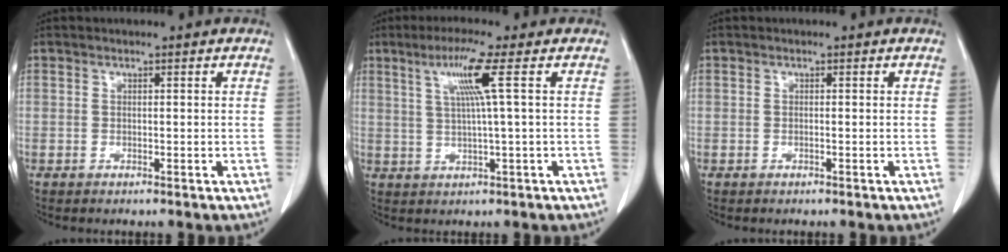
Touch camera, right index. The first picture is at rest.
{"total": 6.3, "force": [2.2, -1.5, 5.7], "torque": [-0.115, 0.004, 0.046]}
{"total": 0.0}